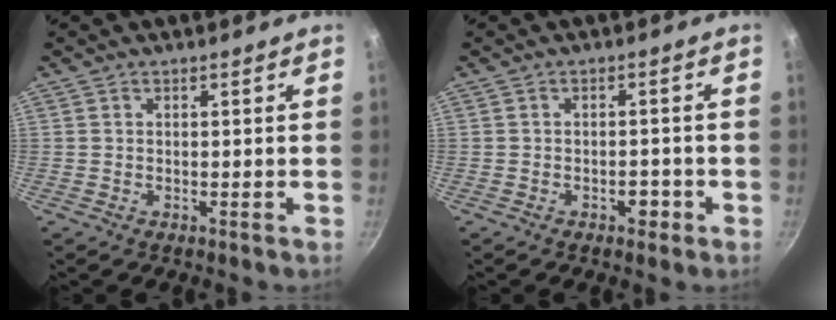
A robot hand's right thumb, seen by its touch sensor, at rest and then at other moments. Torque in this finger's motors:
{"motor_torque": [0.52, 0.56, 0.30, -0.56, -0.03]}